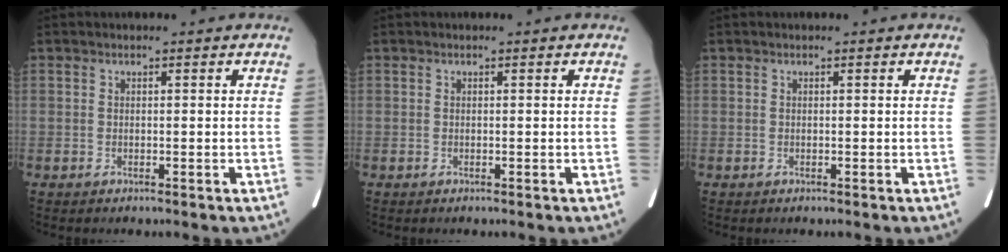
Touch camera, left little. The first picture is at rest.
{"total": 0.0}
{"total": 0.0}